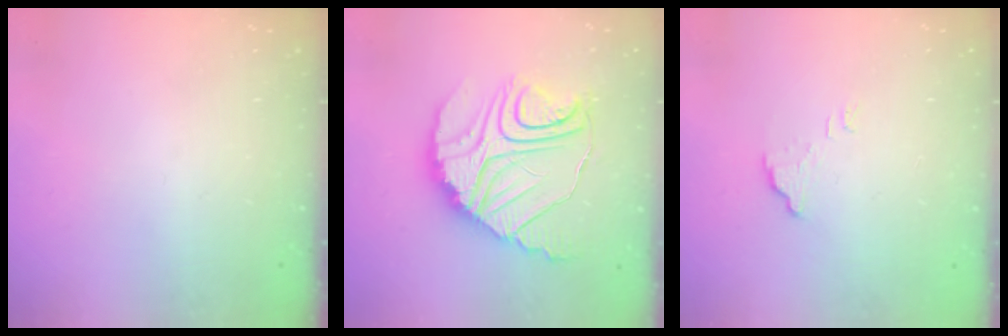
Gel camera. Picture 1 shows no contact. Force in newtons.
{"total": 17.4, "press": 17.4, "slide": 1.3}
{"total": 2.3, "press": 2.3, "slide": 0.1}